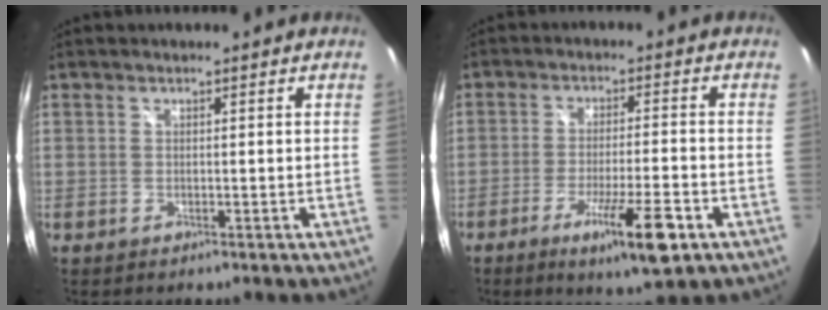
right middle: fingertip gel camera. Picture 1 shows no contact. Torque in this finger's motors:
{"motor_torque": [1.14, -1.00, 0.59, 0.14]}